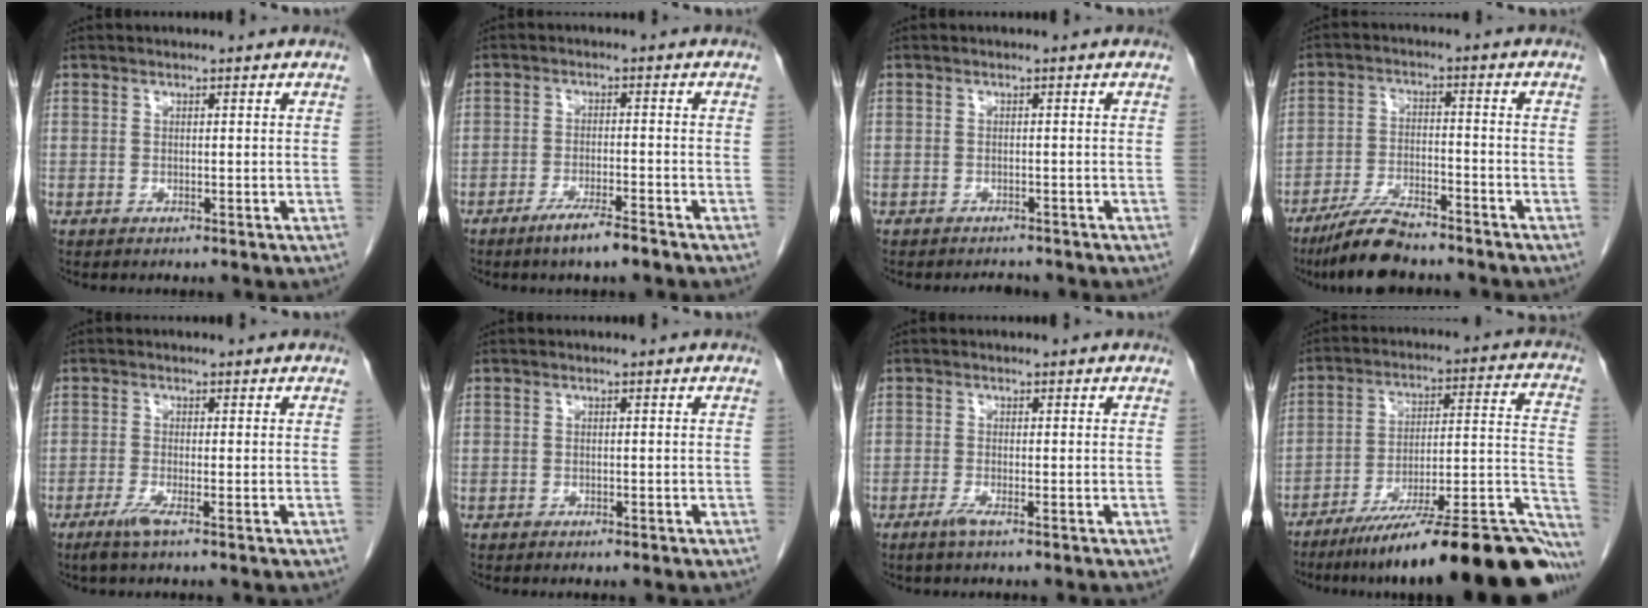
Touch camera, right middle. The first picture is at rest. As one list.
[{"total": 4.9, "force": [-3.6, 0.1, 3.3], "torque": [-0.061, -0.008, -0.063]}, {"total": 1.8, "force": [-1.7, 0.4, 0.2], "torque": [-0.009, -0.008, -0.023]}, {"total": 8.6, "force": [-7.3, 1.4, 4.2], "torque": [-0.077, -0.022, -0.131]}, {"total": 2.4, "force": [-1.6, -0.4, 1.7], "torque": [-0.041, -0.007, -0.036]}, {"total": 1.2, "force": [-1.0, 0.3, 0.7], "torque": [-0.013, -0.001, -0.009]}, {"total": 1.7, "force": [-1.3, -0.3, 1.2], "torque": [-0.027, -0.004, -0.029]}, {"total": 27.8, "force": [-22.2, 2.3, 16.6], "torque": [-0.141, 0.009, -0.322]}]